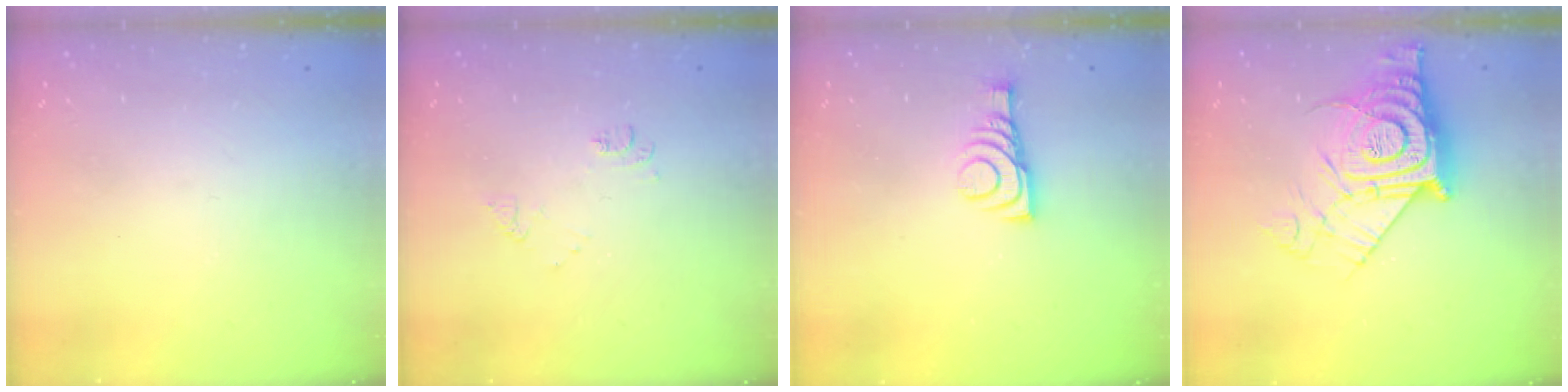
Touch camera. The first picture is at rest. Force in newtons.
{"total": 6.9, "press": 6.8, "slide": 0.8}
{"total": 9.2, "press": 9.2, "slide": 0.2}
{"total": 16.2, "press": 16.1, "slide": 1.3}